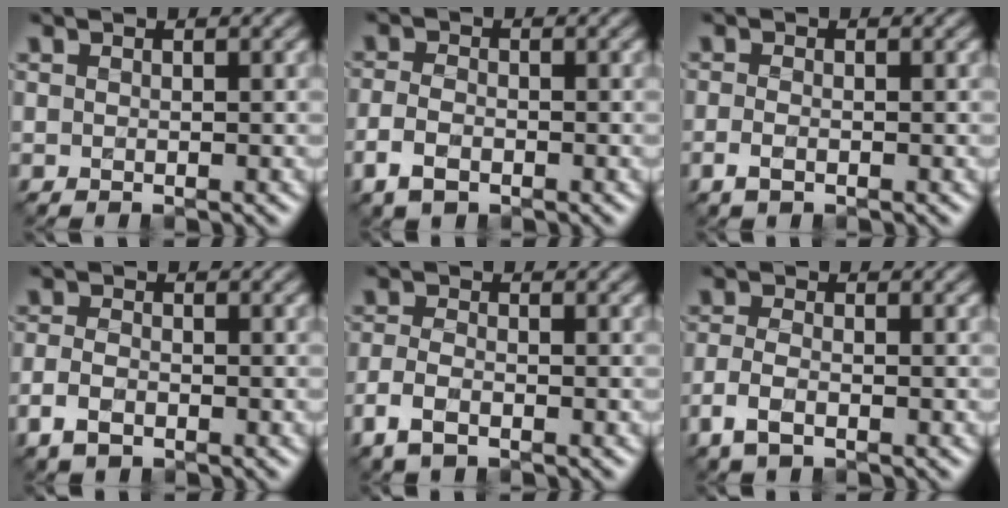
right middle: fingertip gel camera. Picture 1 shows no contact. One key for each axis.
{"total": 2.7, "fx": -1.3, "fy": 1.6, "fz": 1.8, "tx": -0.039, "ty": -0.005, "tz": -0.033}
{"total": 1.4, "fx": -0.7, "fy": 0.6, "fz": 1.0, "tx": -0.026, "ty": -0.005, "tz": -0.016}
{"total": 2.4, "fx": -1.2, "fy": 1.4, "fz": 1.5, "tx": -0.035, "ty": -0.004, "tz": -0.030}
{"total": 2.7, "fx": -1.5, "fy": 1.2, "fz": 1.8, "tx": -0.046, "ty": -0.004, "tz": -0.038}
{"total": 2.5, "fx": -1.3, "fy": 1.1, "fz": 1.8, "tx": -0.046, "ty": -0.003, "tz": -0.033}